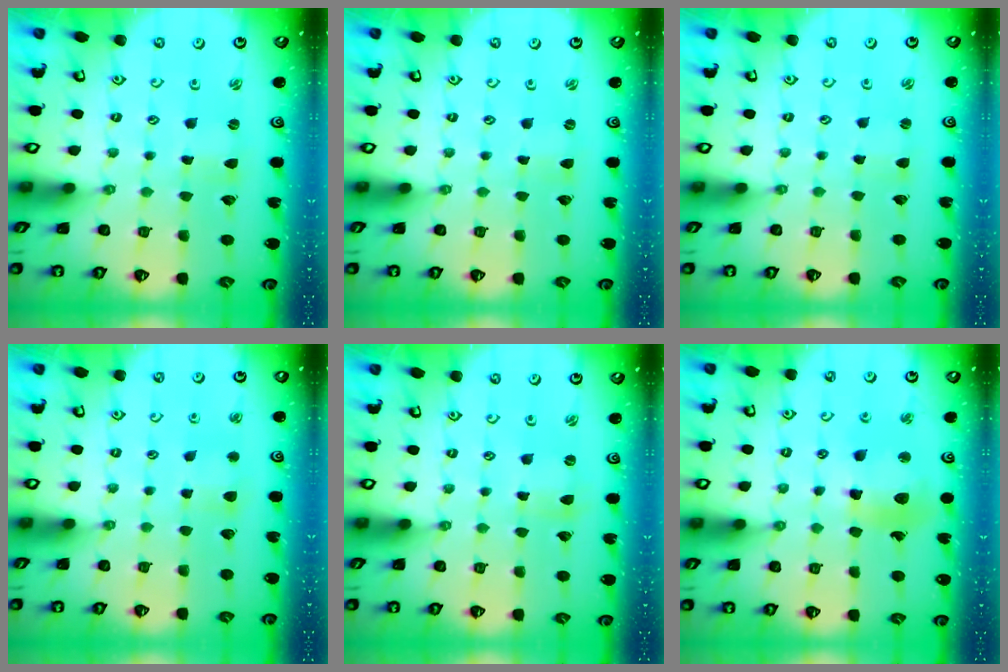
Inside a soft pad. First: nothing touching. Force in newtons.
{"total": 0.0}
{"total": 2.0, "press": 2.0, "slide": 0.4}
{"total": 4.5, "press": 4.5, "slide": 0.6}
{"total": 0.8, "press": 0.8, "slide": 0.1}
{"total": 11.1, "press": 11.1, "slide": 0.6}